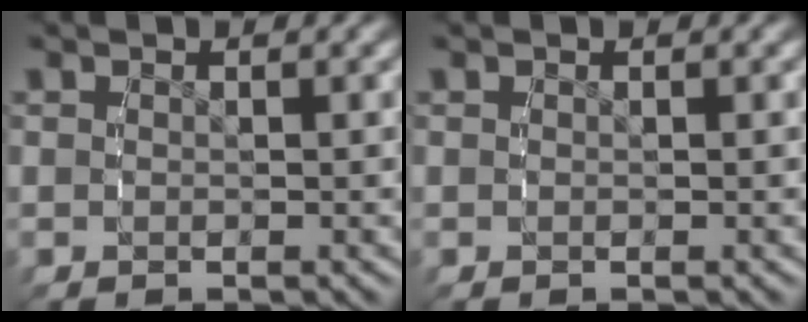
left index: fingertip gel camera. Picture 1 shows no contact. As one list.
[{"total": 0.0}]